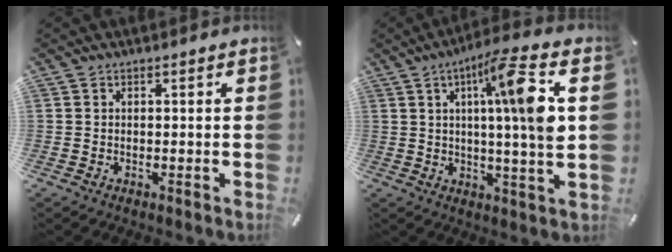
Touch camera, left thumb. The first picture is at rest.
{"total": 14.1, "force": [4.0, 0.9, 13.5], "torque": [-0.215, -0.009, 0.053]}